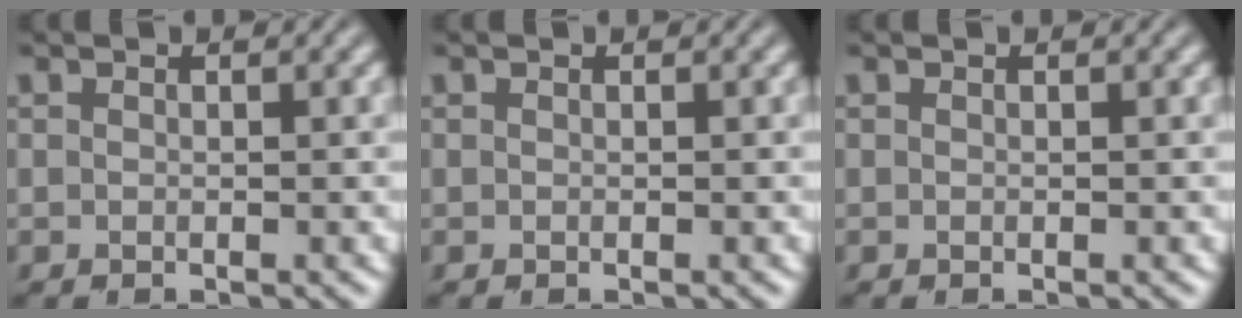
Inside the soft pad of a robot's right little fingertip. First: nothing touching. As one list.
[{"total": 0.0}, {"total": 0.0}]